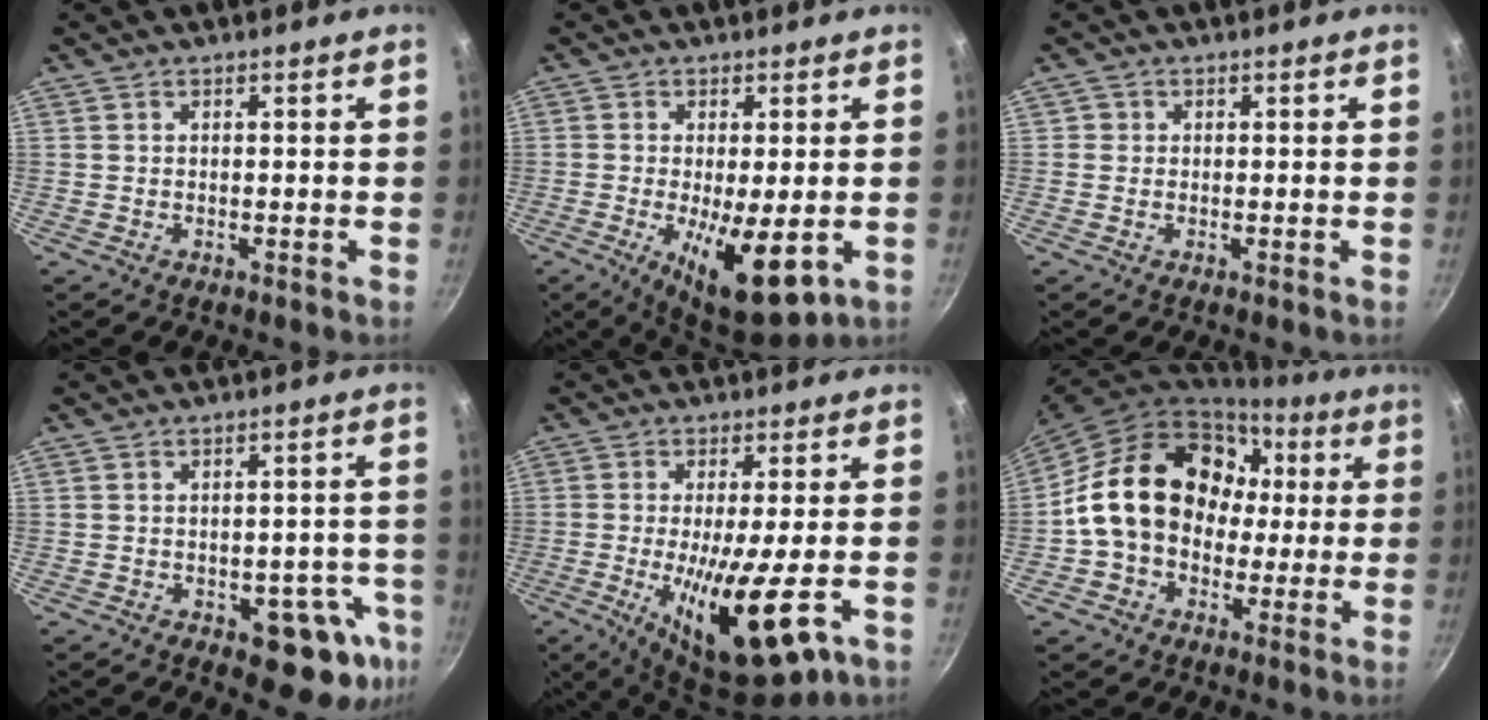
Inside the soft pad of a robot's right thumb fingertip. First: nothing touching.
{"total": 11.3, "force": [-2.8, 3.9, 10.3], "torque": [-0.154, -0.011, -0.030]}
{"total": 1.0, "force": [-0.1, 1.0, 0.1], "torque": [0.004, 0.001, -0.003]}
{"total": 11.3, "force": [-4.6, 6.2, 8.3], "torque": [-0.033, 0.024, -0.052]}
{"total": 15.8, "force": [-5.0, 3.8, 14.5], "torque": [-0.237, -0.015, -0.076]}
{"total": 20.0, "force": [1.5, 15.9, 12.0], "torque": [-0.173, 0.053, 0.024]}